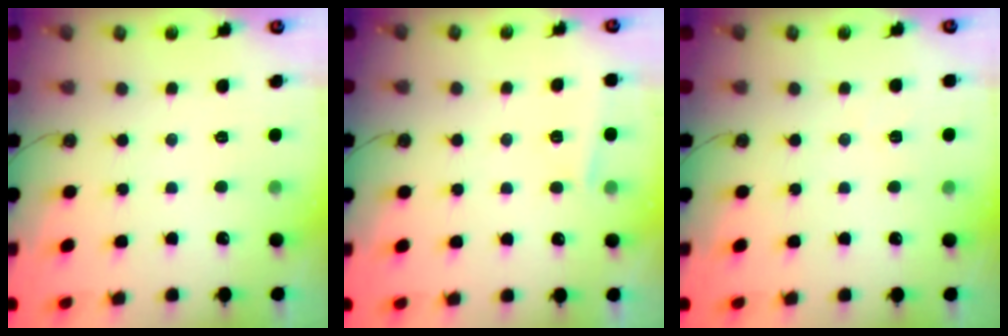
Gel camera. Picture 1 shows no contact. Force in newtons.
{"total": 3.9, "press": 1.7, "slide": 3.5}
{"total": 2.6, "press": 2.5, "slide": 0.8}